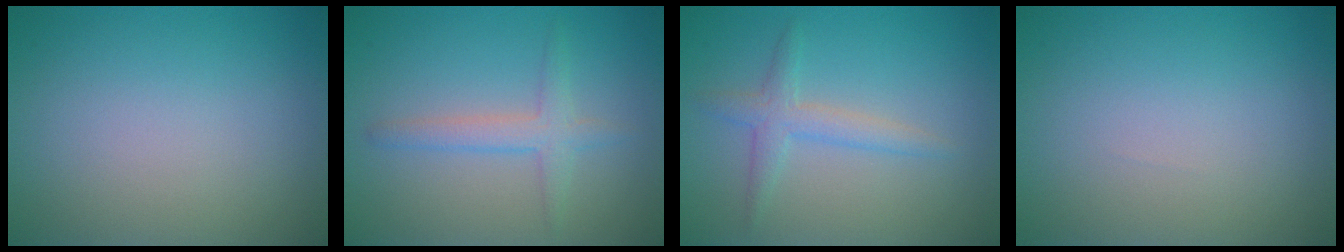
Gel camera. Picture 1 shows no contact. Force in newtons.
{"total": 2.3, "press": 2.3, "slide": 0.1}
{"total": 2.3, "press": 2.3, "slide": 0.1}
{"total": 0.0}